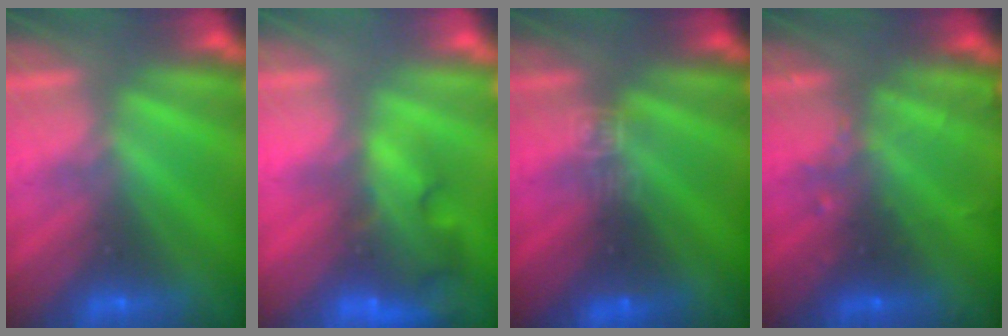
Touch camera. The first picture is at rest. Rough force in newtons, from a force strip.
{"total": 7.4}
{"total": 2.9}
{"total": 2.4}